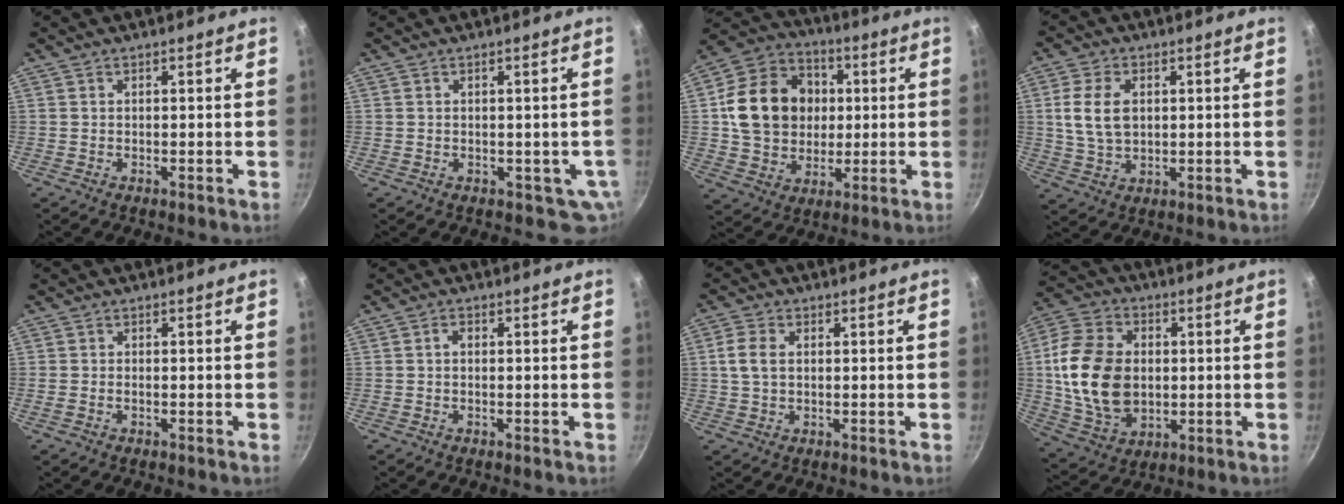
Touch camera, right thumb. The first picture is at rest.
{"total": 4.0, "force": [-0.3, 2.9, 2.8], "torque": [-0.010, -0.007, 0.007]}
{"total": 17.8, "force": [1.7, 14.8, 9.9], "torque": [-0.152, 0.019, 0.033]}
{"total": 8.8, "force": [1.6, 5.7, 6.5], "torque": [-0.125, -0.003, 0.037]}
{"total": 1.3, "force": [-0.3, 0.9, 0.9], "torque": [-0.027, 0.008, -0.003]}
{"total": 1.2, "force": [0.1, 0.8, 0.9], "torque": [-0.013, 0.005, -0.002]}
{"total": 4.8, "force": [0.8, 3.1, 3.6], "torque": [-0.080, 0.005, 0.014]}
{"total": 19.2, "force": [0.7, 13.5, 13.7], "torque": [-0.255, 0.004, 0.018]}